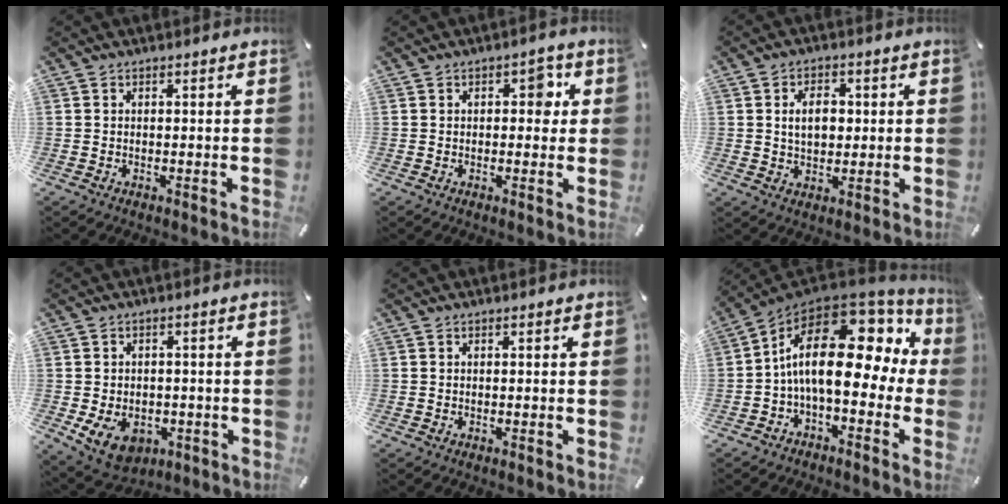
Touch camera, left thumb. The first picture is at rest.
{"total": 4.4, "force": [0.7, 2.5, 3.5], "torque": [-0.032, -0.003, 0.000]}
{"total": 6.3, "force": [0.8, 4.6, 4.3], "torque": [-0.066, 0.002, 0.008]}
{"total": 8.2, "force": [-2.7, 6.1, 4.8], "torque": [-0.093, 0.007, -0.048]}
{"total": 0.0}
{"total": 18.9, "force": [2.7, 8.8, 16.5], "torque": [-0.307, -0.029, 0.040]}